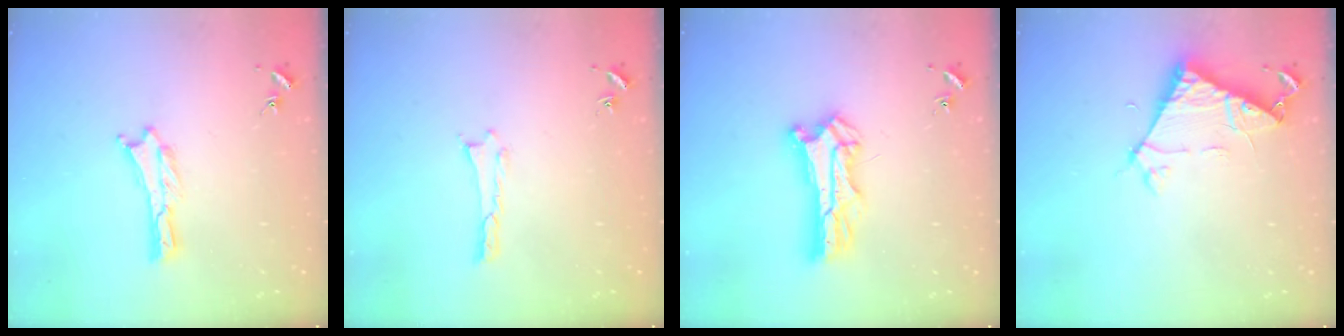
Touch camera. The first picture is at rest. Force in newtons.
{"total": 0.0}
{"total": 7.4, "press": 7.4, "slide": 0.7}
{"total": 6.5, "press": 6.5, "slide": 0.5}